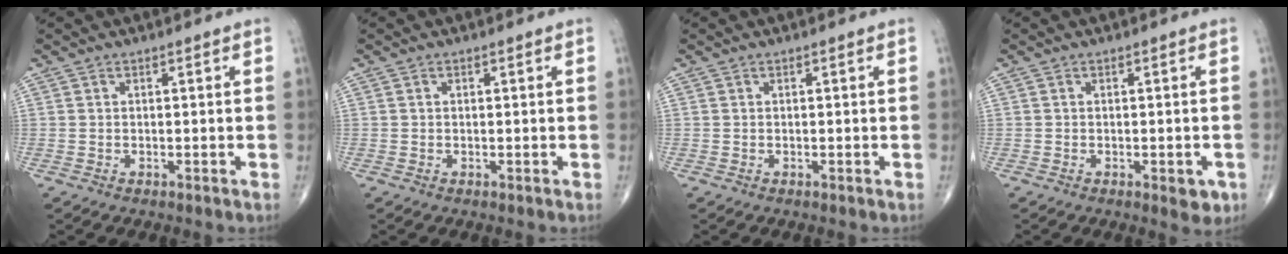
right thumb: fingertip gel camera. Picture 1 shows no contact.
{"total": 0.0}
{"total": 0.0}
{"total": 2.9, "force": [-1.1, 1.3, 2.4], "torque": [-0.015, -0.001, -0.010]}